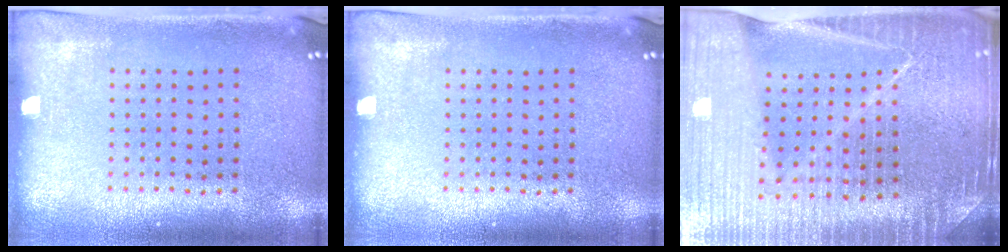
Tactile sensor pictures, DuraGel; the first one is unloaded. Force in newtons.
{"total": 0.0}
{"total": 4.7, "press": 4.4, "slide": 1.7}